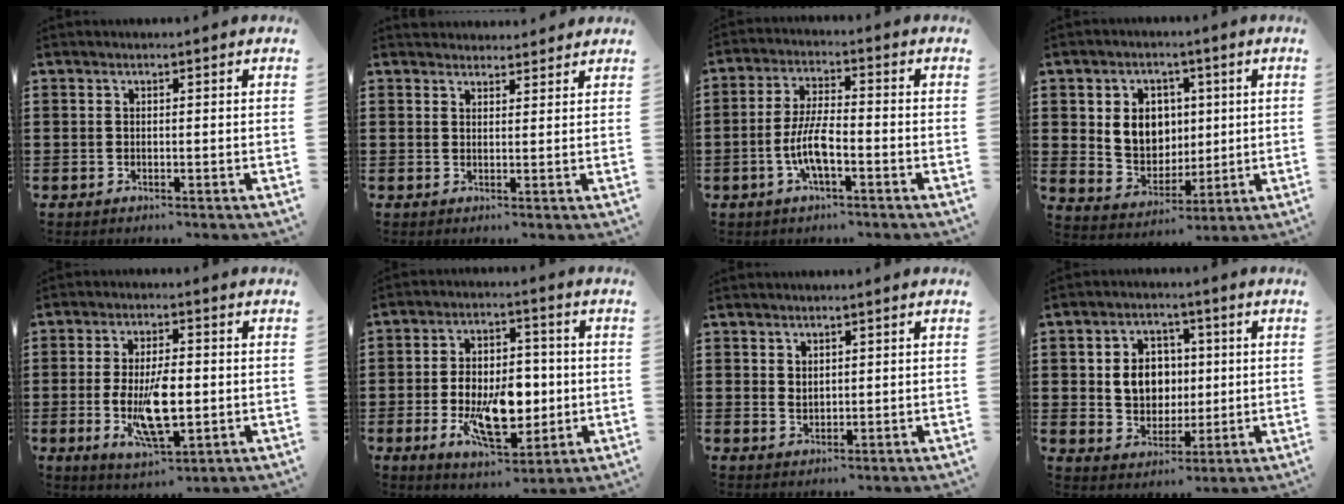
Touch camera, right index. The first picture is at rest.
{"total": 2.1, "force": [2.0, 0.5, -0.3], "torque": [0.002, 0.001, 0.040]}
{"total": 6.8, "force": [-2.3, 2.0, 6.1], "torque": [-0.144, -0.011, -0.051]}
{"total": 7.1, "force": [1.3, 6.2, 3.1], "torque": [-0.072, 0.013, 0.022]}
{"total": 9.4, "force": [-1.3, 3.7, 8.6], "torque": [-0.172, -0.012, -0.026]}
{"total": 11.6, "force": [-1.6, 6.4, 9.5], "torque": [-0.155, -0.006, -0.028]}
{"total": 1.5, "force": [1.3, 0.8, 0.2], "torque": [-0.006, 0.003, 0.026]}
{"total": 7.0, "force": [0.7, 5.9, 3.6], "torque": [-0.067, 0.010, 0.007]}